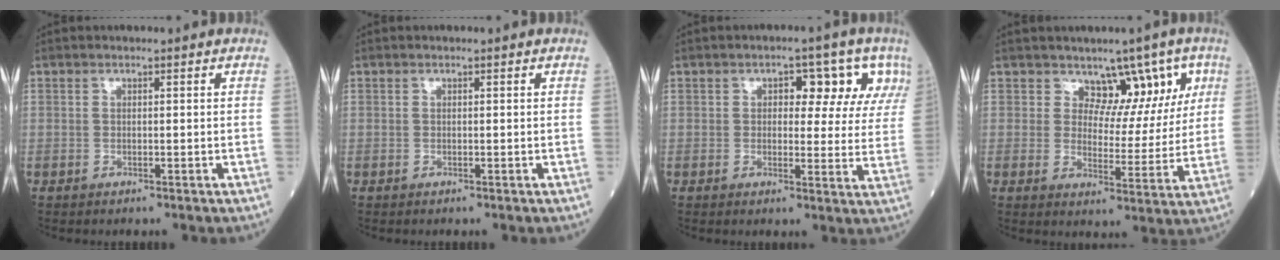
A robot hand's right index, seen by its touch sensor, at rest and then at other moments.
{"total": 0.0}
{"total": 7.2, "force": [3.1, 3.7, 5.3], "torque": [-0.044, 0.019, 0.032]}
{"total": 7.0, "force": [4.3, 4.7, 2.8], "torque": [-0.008, 0.003, 0.059]}